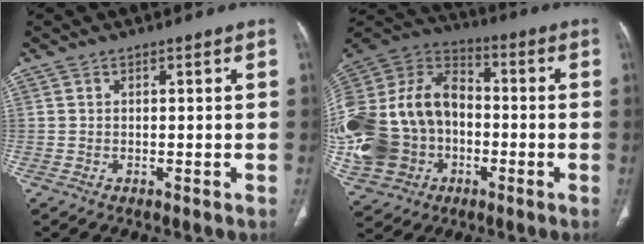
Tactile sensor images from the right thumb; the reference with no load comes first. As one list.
[{"total": 28.7, "force": [-4.5, 22.4, 17.4], "torque": [-0.407, 0.055, -0.073]}]